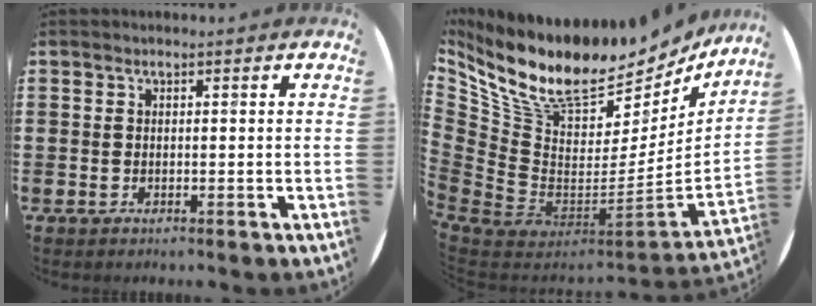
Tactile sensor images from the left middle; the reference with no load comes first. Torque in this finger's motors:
{"motor_torque": [0.83, -0.83, 1.05, 0.21]}